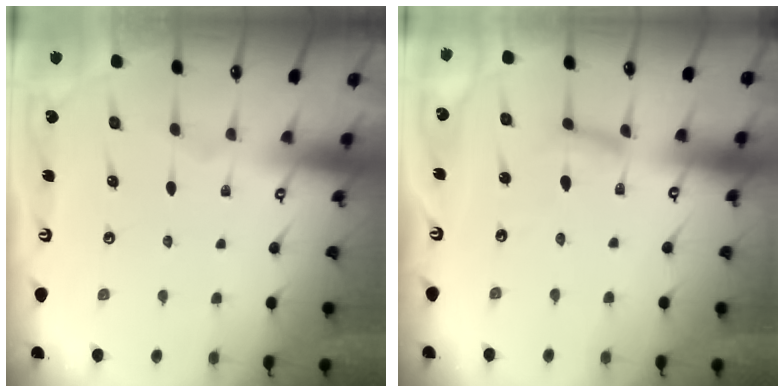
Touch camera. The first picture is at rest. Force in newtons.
{"total": 4.7, "press": 4.6, "slide": 0.4}